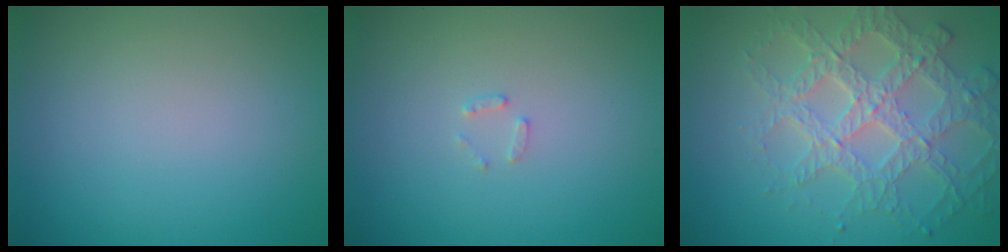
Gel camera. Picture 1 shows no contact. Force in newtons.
{"total": 0.9, "press": 0.9, "slide": 0.2}
{"total": 4.5, "press": 4.3, "slide": 1.2}